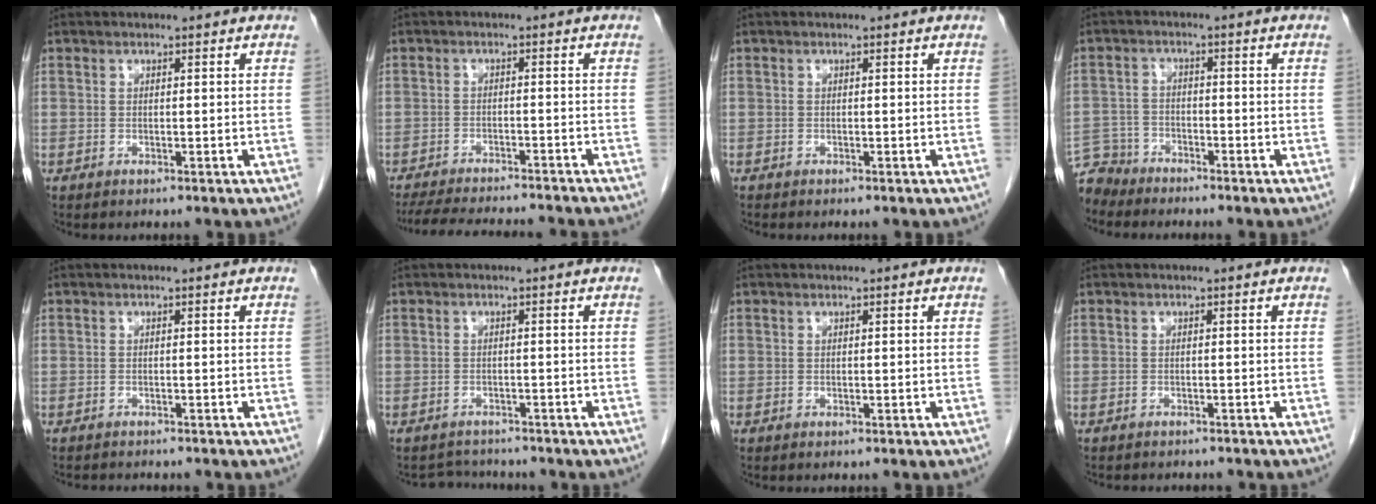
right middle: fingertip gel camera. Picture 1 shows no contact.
{"total": 15.0, "force": [-13.7, 1.4, 5.9], "torque": [-0.107, -0.023, -0.188]}
{"total": 0.0}
{"total": 5.2, "force": [-4.9, 1.4, -0.8], "torque": [0.017, -0.005, -0.096]}
{"total": 3.5, "force": [-3.3, 0.6, 1.0], "torque": [-0.017, -0.008, -0.044]}
{"total": 3.0, "force": [-2.9, 0.7, -0.4], "torque": [0.001, -0.008, -0.044]}
{"total": 0.0}
{"total": 4.8, "force": [-4.4, 1.3, 1.5], "torque": [-0.020, -0.004, -0.055]}